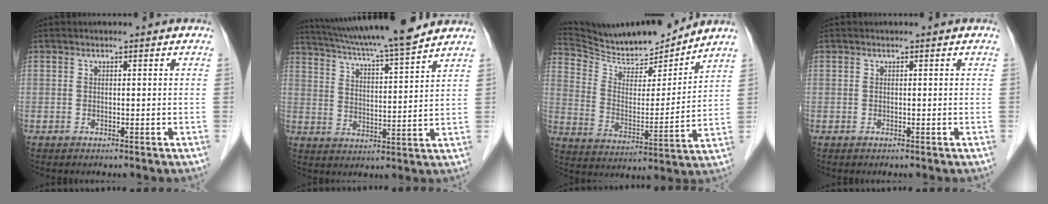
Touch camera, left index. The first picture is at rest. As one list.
[{"total": 16.5, "force": [14.7, -0.1, 7.5], "torque": [-0.133, 0.010, 0.227]}, {"total": 14.5, "force": [14.1, 1.0, 3.3], "torque": [-0.072, -0.009, 0.246]}, {"total": 0.0}]